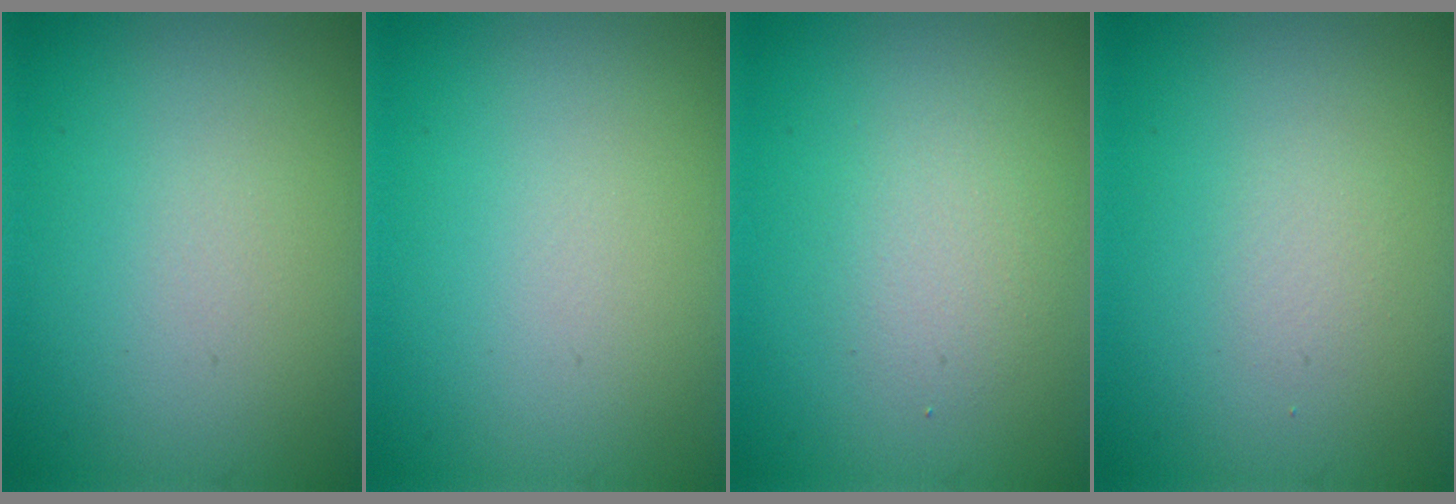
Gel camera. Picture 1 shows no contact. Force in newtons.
{"total": 0.0}
{"total": 2.0, "press": 2.0, "slide": 0.2}
{"total": 0.7, "press": 0.7, "slide": 0.0}